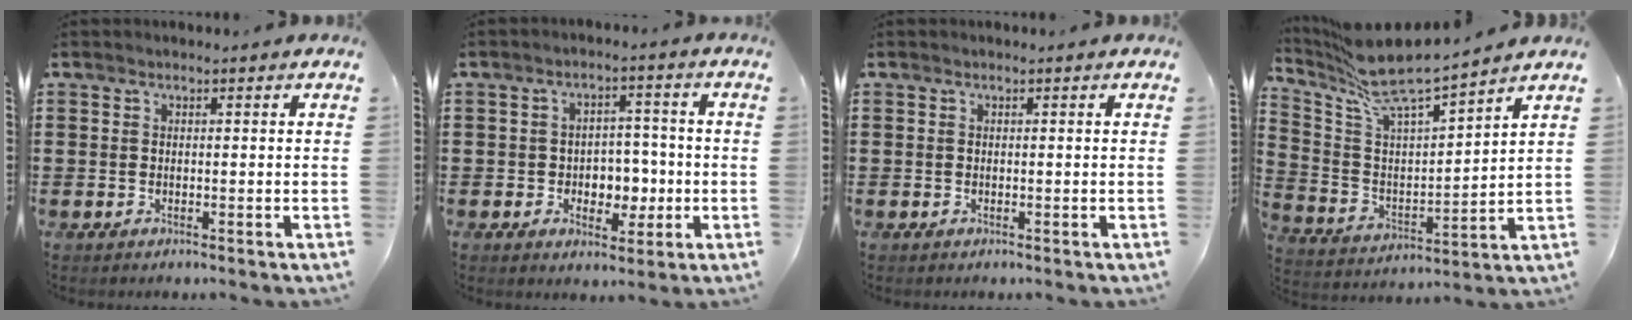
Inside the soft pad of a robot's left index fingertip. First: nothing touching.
{"total": 5.0, "force": [-1.0, 4.1, 2.6], "torque": [-0.046, 0.007, -0.025]}
{"total": 0.0}
{"total": 9.1, "force": [7.9, 0.9, 4.4], "torque": [-0.122, -0.052, 0.133]}